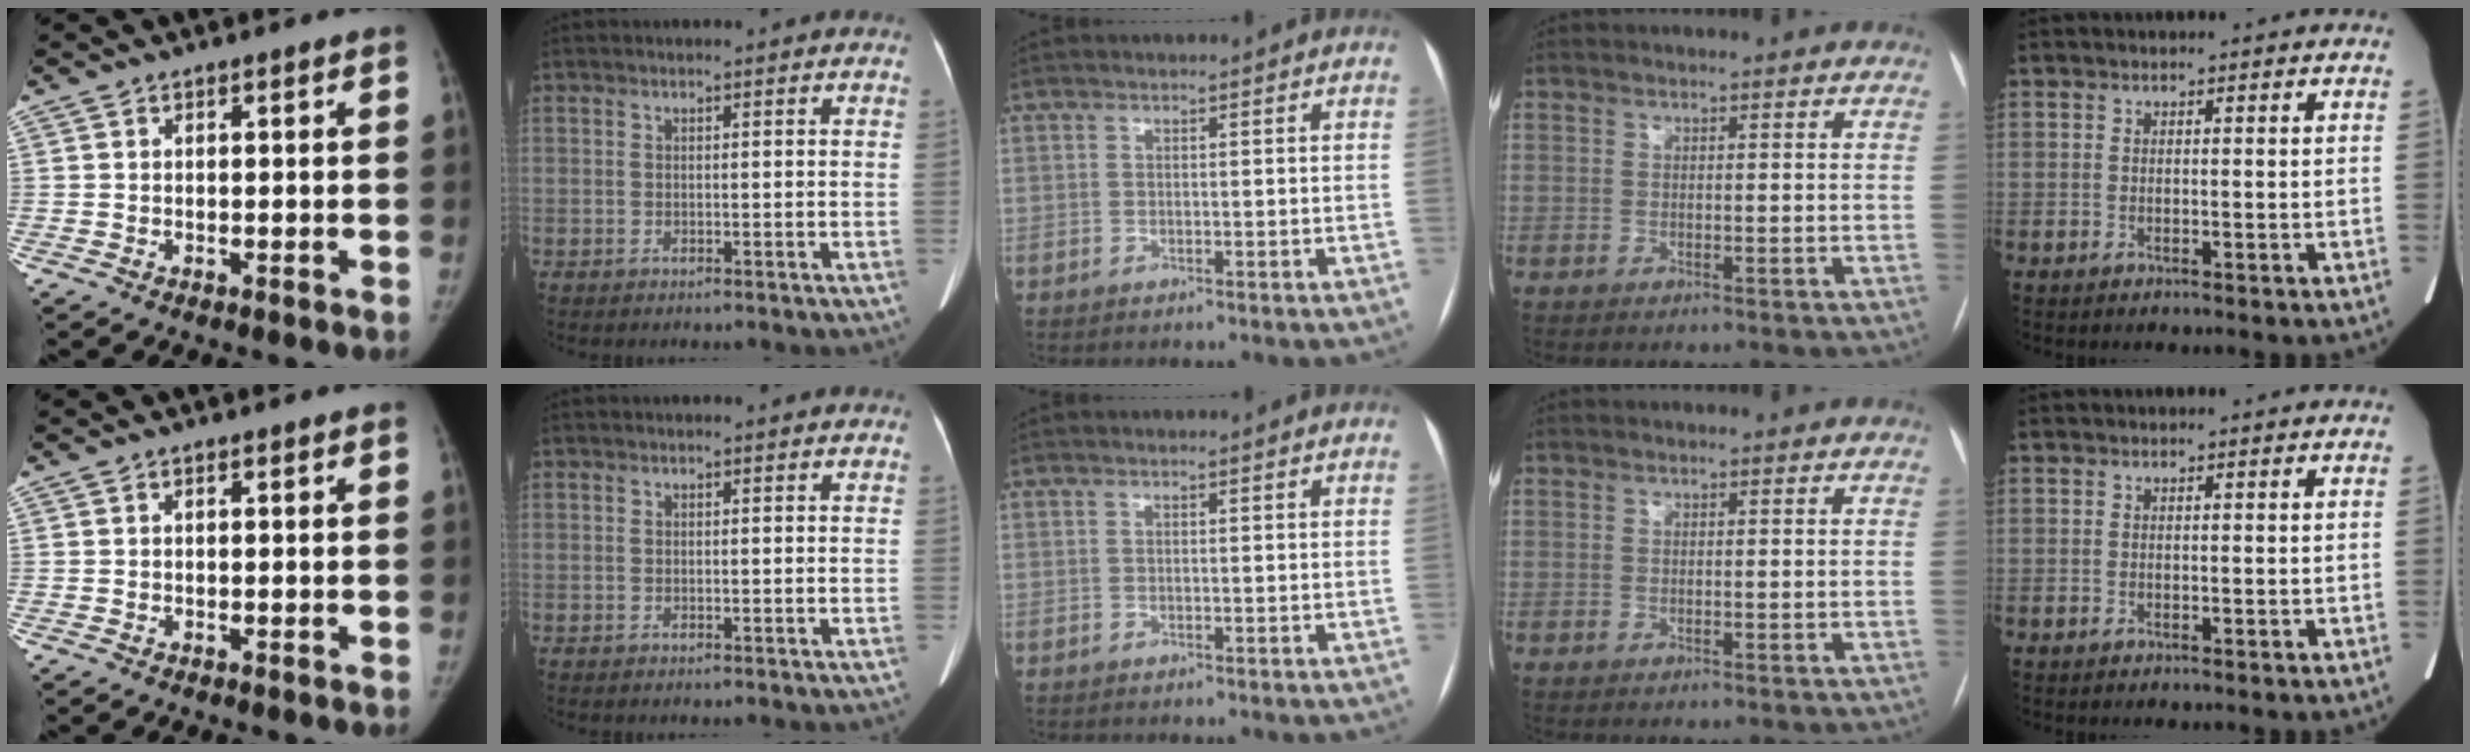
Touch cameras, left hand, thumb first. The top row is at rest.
{"index": {"total": 1.5, "force": [1.4, 0.3, 0.6], "torque": [-0.004, 0.003, 0.012]}}